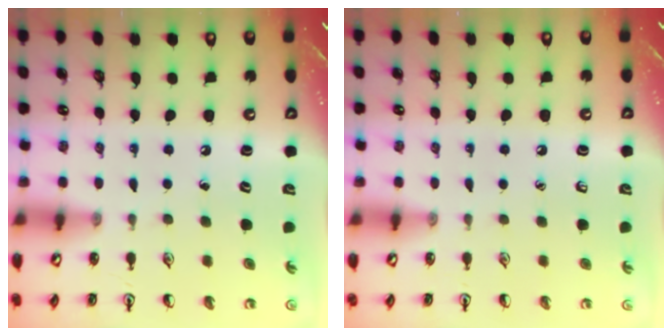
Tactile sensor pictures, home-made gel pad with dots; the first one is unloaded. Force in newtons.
{"total": 0.0}